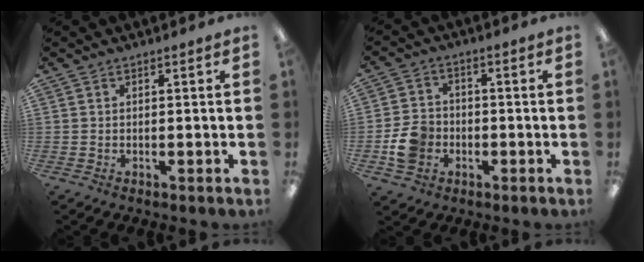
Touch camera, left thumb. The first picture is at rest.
{"total": 7.7, "force": [-2.4, 6.3, 3.7], "torque": [-0.072, 0.016, -0.040]}